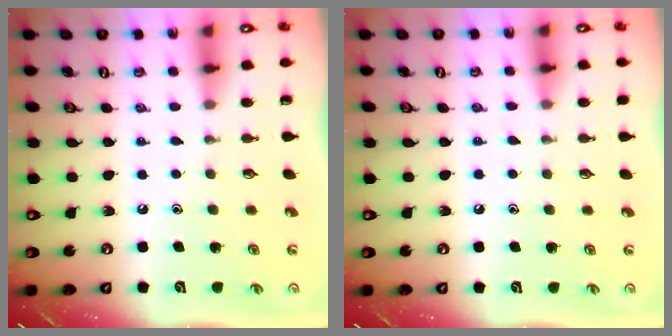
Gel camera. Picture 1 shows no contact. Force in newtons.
{"total": 4.0, "press": 4.0, "slide": 0.6}